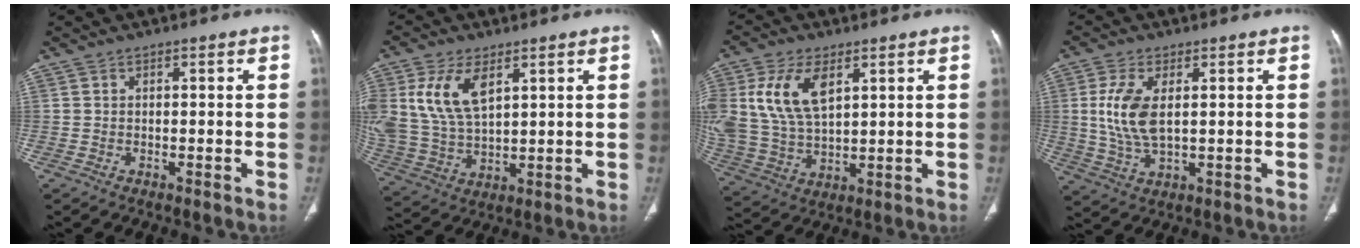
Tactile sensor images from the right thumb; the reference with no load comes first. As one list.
[{"total": 12.6, "force": [5.0, 6.9, 9.4], "torque": [-0.193, -0.011, 0.107]}, {"total": 13.9, "force": [5.0, 7.7, 10.4], "torque": [-0.214, -0.008, 0.107]}, {"total": 8.9, "force": [1.3, 4.3, 7.7], "torque": [-0.169, -0.010, 0.031]}]